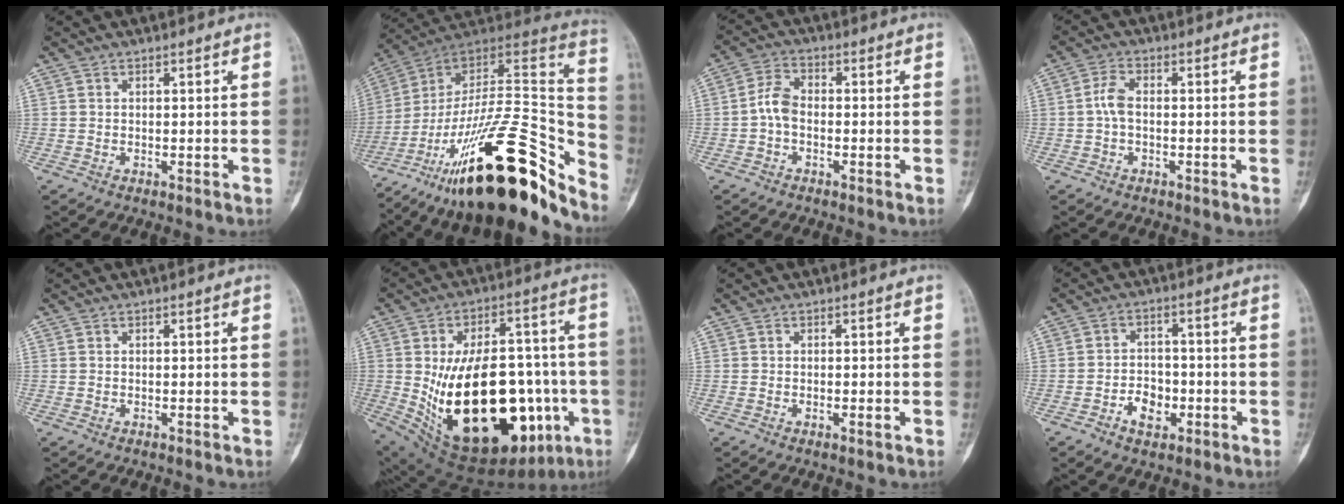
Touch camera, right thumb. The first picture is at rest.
{"total": 34.7, "force": [-22.3, 10.4, 24.4], "torque": [-0.307, 0.076, -0.351]}
{"total": 4.7, "force": [-1.1, 2.9, 3.6], "torque": [-0.067, 0.017, -0.030]}
{"total": 3.4, "force": [-0.4, 1.7, 2.9], "torque": [-0.063, 0.010, -0.013]}
{"total": 0.0}
{"total": 34.0, "force": [-7.2, 16.5, 28.9], "torque": [-0.457, -0.002, -0.080]}
{"total": 0.9, "force": [-0.2, 0.2, 0.9], "torque": [-0.014, 0.000, -0.003]}
{"total": 5.6, "force": [-2.4, 3.9, 3.2], "torque": [-0.030, 0.021, -0.040]}